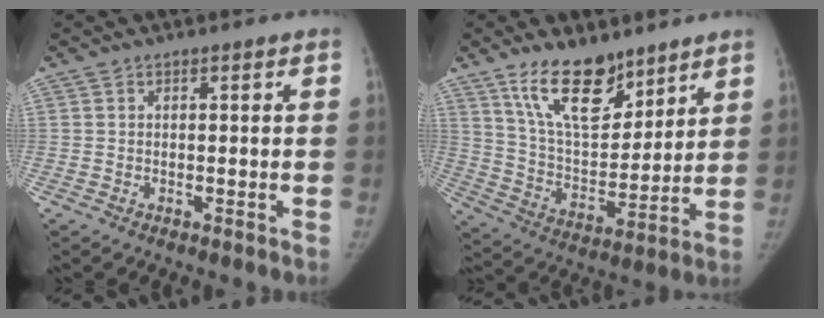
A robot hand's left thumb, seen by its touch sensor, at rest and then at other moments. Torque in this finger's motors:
{"motor_torque": [0.56, -0.21, 1.52, -1.25, 0.42]}